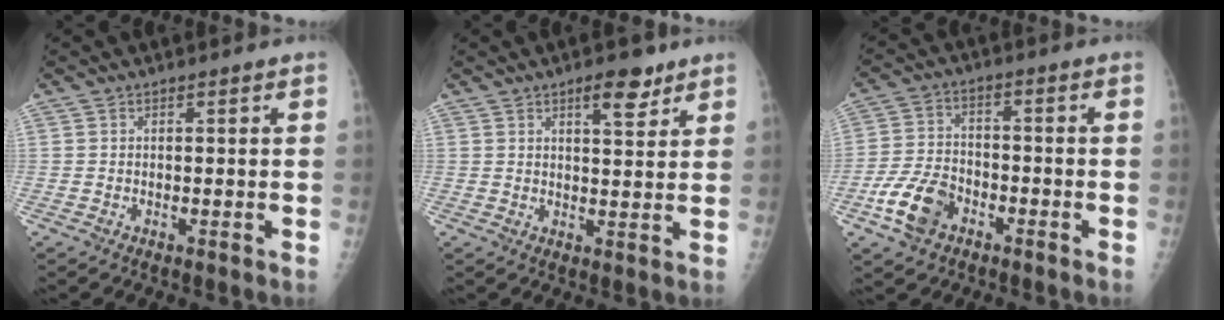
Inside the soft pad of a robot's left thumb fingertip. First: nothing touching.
{"total": 5.8, "force": [3.7, 2.1, 3.9], "torque": [-0.042, -0.021, 0.052]}
{"total": 9.1, "force": [-4.6, 5.9, 5.2], "torque": [-0.097, 0.021, -0.086]}